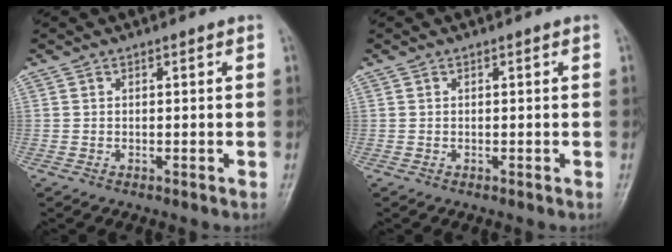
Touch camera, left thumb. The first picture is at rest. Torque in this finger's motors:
{"motor_torque": [0.01, 0.01, -0.04, -0.07, 0.00]}